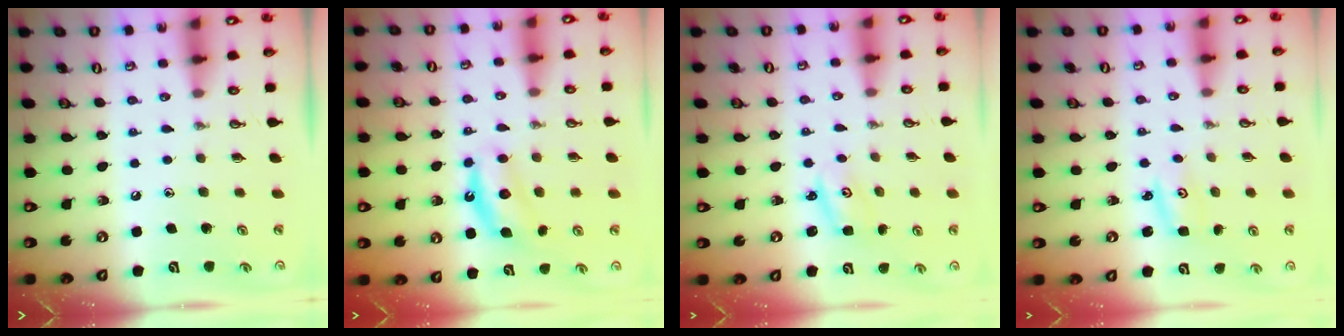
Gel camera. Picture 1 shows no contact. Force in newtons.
{"total": 6.5, "press": 6.5, "slide": 0.4}
{"total": 2.4, "press": 2.4, "slide": 0.1}
{"total": 2.6, "press": 2.6, "slide": 0.3}